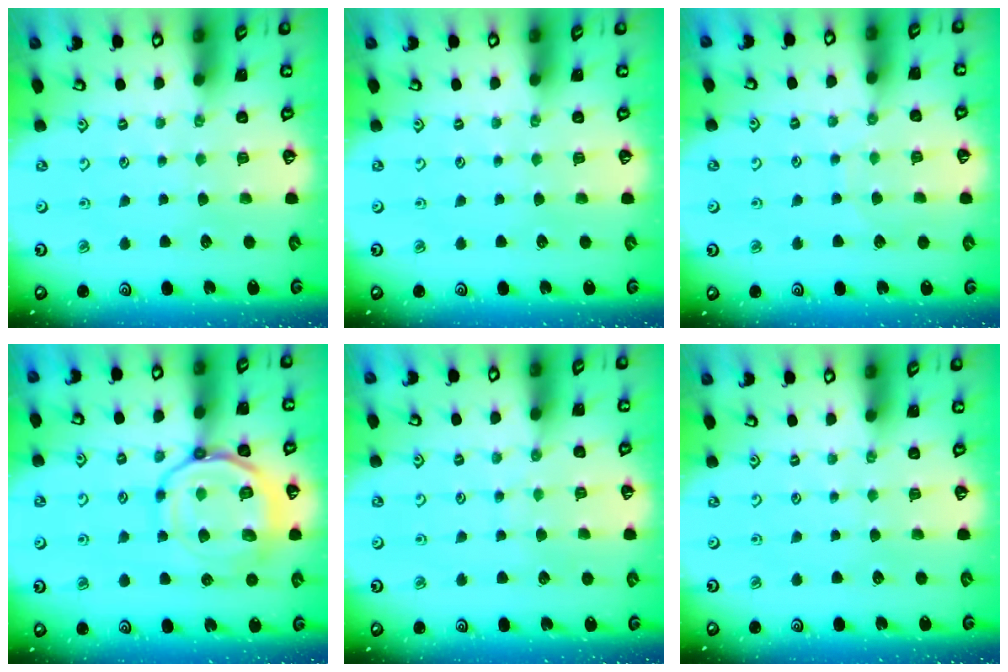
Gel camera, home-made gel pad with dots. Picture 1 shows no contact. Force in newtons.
{"total": 0.0}
{"total": 6.3, "press": 6.3, "slide": 0.6}
{"total": 15.3, "press": 15.3, "slide": 1.4}
{"total": 5.3, "press": 5.3, "slide": 0.6}
{"total": 0.0}